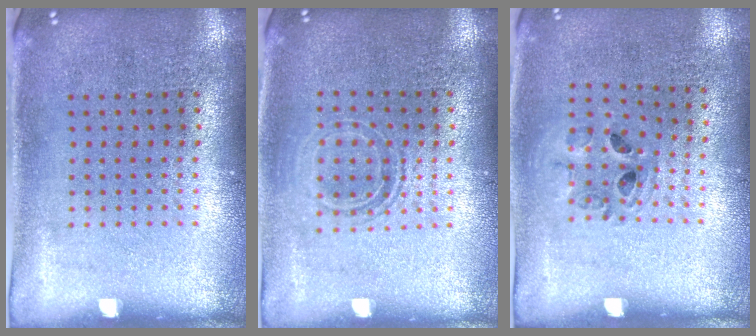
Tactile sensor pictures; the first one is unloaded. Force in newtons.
{"total": 1.4, "press": 1.2, "slide": 0.8}
{"total": 0.9, "press": 0.9, "slide": 0.2}